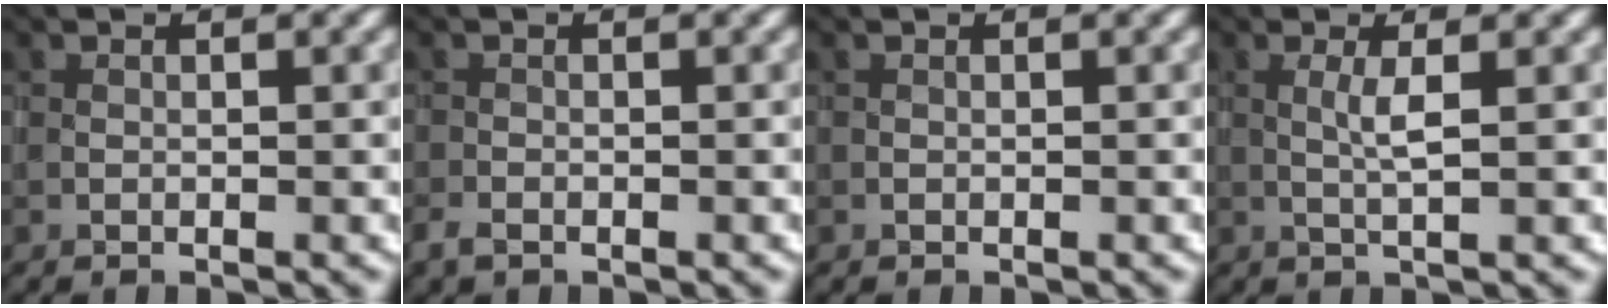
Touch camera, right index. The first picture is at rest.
{"total": 1.4, "force": [-1.1, 0.7, 0.5], "torque": [-0.012, -0.004, -0.026]}
{"total": 0.0}
{"total": 1.6, "force": [0.5, -0.1, 1.5], "torque": [-0.036, 0.001, 0.008]}